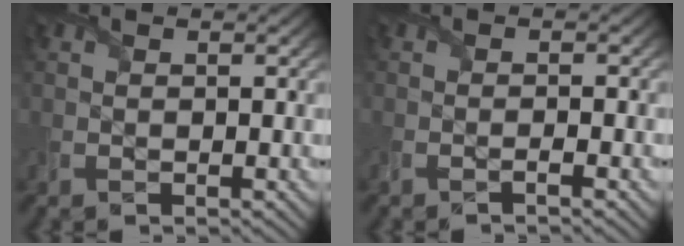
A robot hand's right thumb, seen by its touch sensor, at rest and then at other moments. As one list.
[{"total": 0.9, "force": [-0.7, -0.1, 0.7], "torque": [-0.013, 0.001, -0.016]}]